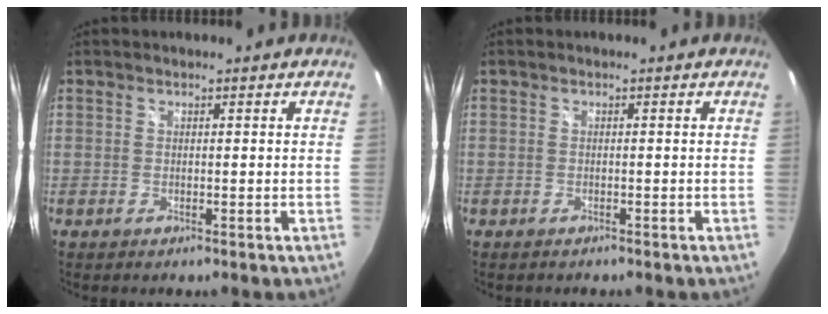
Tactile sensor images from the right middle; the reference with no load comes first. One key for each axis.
{"total": 0.6, "fx": -0.6, "fy": 0.2, "fz": 0.2, "tx": -0.004, "ty": 0.000, "tz": -0.009}